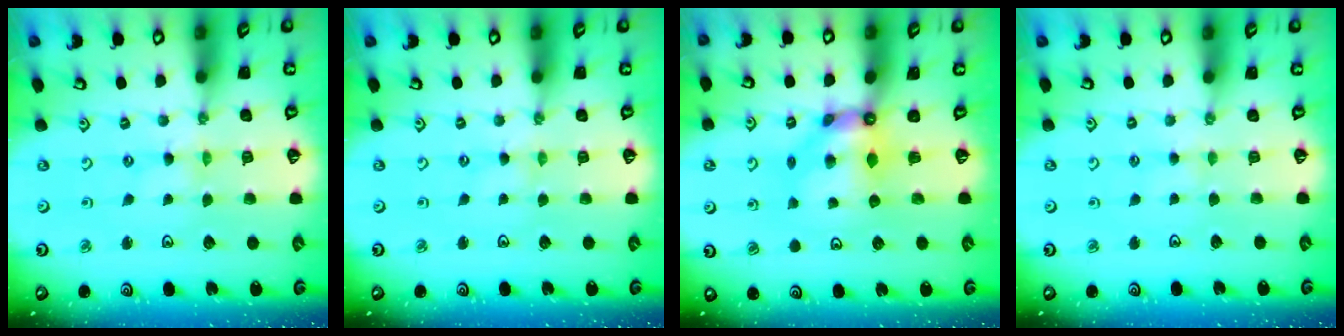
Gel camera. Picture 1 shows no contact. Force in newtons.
{"total": 1.1, "press": 1.0, "slide": 0.4}
{"total": 7.6, "press": 7.6, "slide": 0.5}
{"total": 2.1, "press": 2.0, "slide": 0.4}